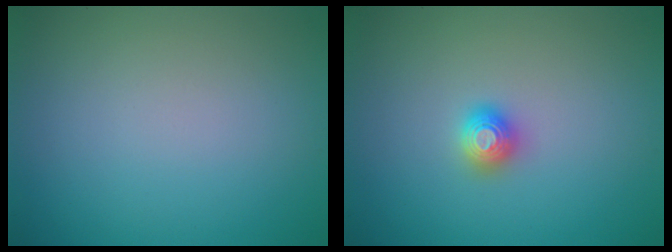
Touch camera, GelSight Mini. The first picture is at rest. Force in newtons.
{"total": 1.3, "press": 1.3, "slide": 0.2}